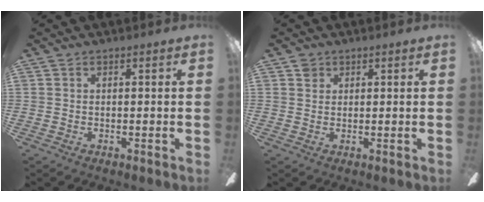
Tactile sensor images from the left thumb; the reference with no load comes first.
{"total": 1.7, "force": [1.1, 1.2, 0.3], "torque": [-0.008, 0.002, 0.021]}